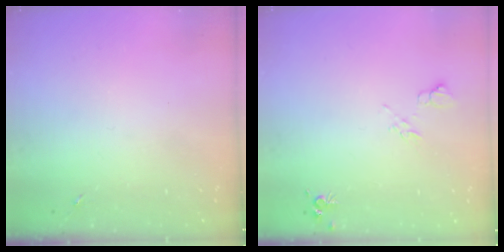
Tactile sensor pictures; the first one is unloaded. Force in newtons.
{"total": 6.4, "press": 6.3, "slide": 1.1}